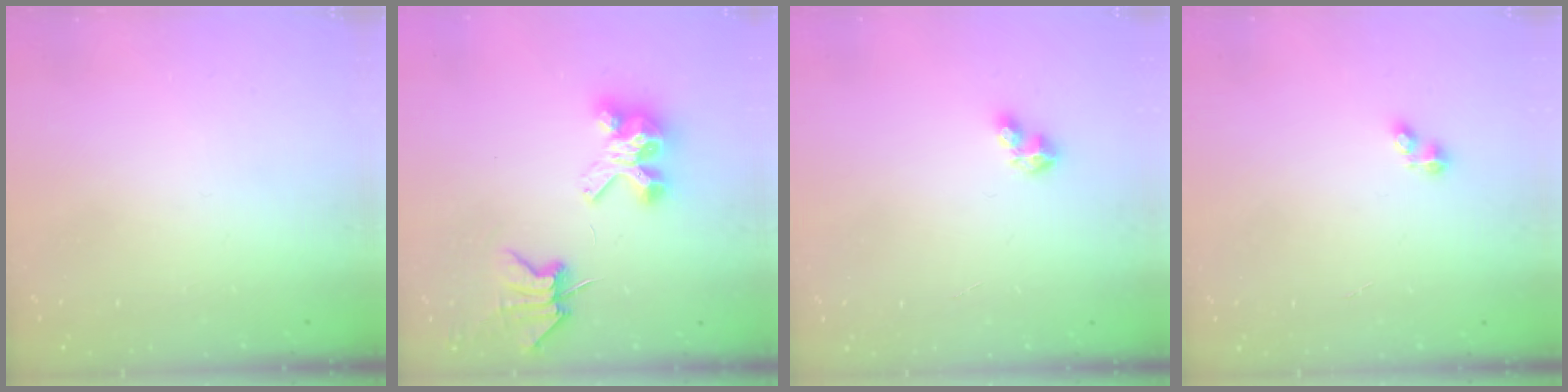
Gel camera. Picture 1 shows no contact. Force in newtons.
{"total": 5.5, "press": 5.5, "slide": 0.7}
{"total": 3.7, "press": 3.7, "slide": 0.3}
{"total": 2.5, "press": 2.4, "slide": 0.3}